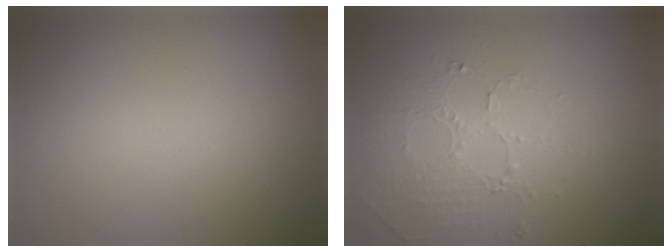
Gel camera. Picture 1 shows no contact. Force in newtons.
{"total": 1.9, "press": 1.5, "slide": 1.1}